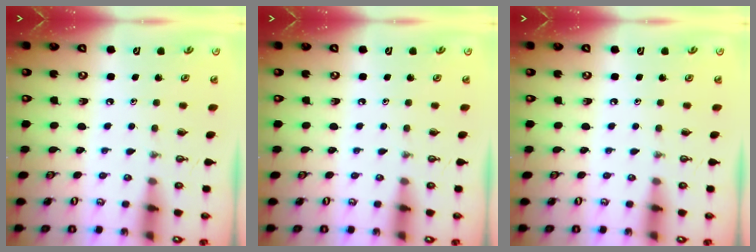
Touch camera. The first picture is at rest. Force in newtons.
{"total": 0.0}
{"total": 0.0}